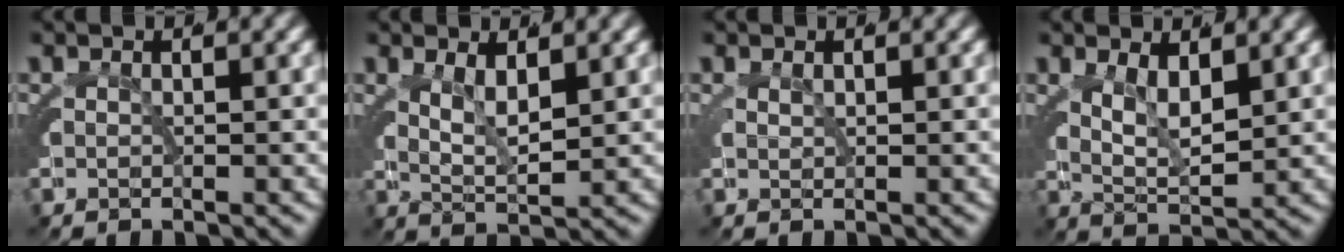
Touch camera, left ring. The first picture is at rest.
{"total": 2.2, "force": [1.0, 1.1, 1.6], "torque": [-0.033, -0.007, 0.014]}
{"total": 0.0}
{"total": 3.0, "force": [1.1, 1.7, 2.2], "torque": [-0.041, -0.010, 0.016]}